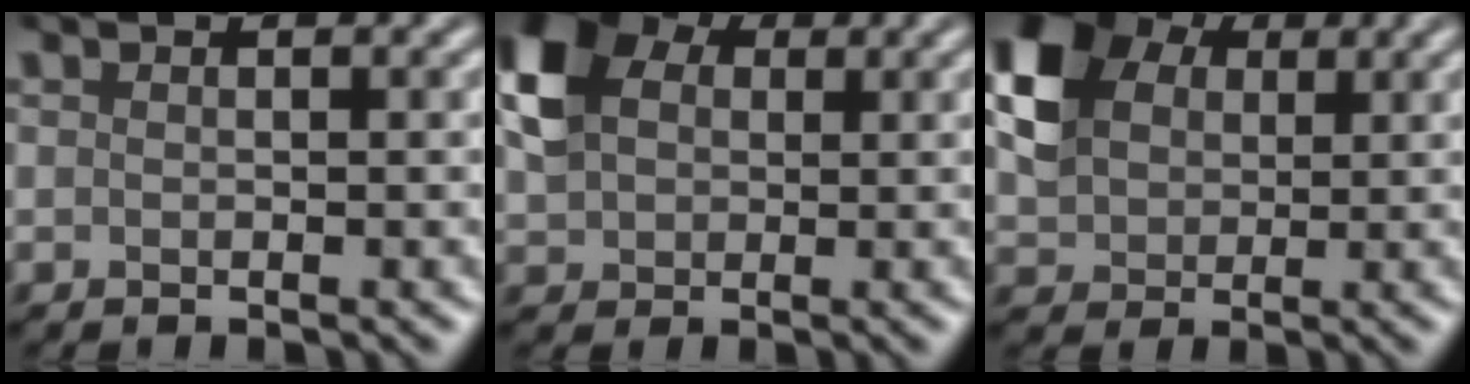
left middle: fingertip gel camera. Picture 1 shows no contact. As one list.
[{"total": 6.2, "force": [1.7, 4.6, 3.7], "torque": [-0.098, 0.013, 0.027]}, {"total": 6.9, "force": [2.4, 5.2, 3.8], "torque": [-0.099, 0.009, 0.040]}]